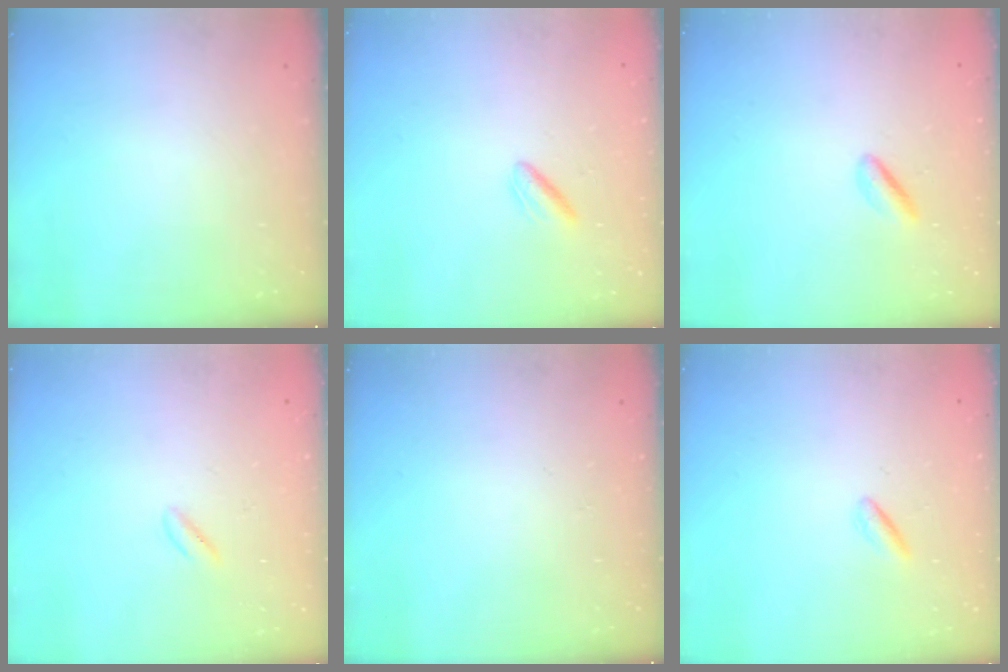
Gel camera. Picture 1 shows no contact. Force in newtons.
{"total": 2.2, "press": 1.9, "slide": 1.1}
{"total": 1.6, "press": 1.3, "slide": 0.8}
{"total": 0.7, "press": 0.3, "slide": 0.6}
{"total": 0.0}
{"total": 0.7, "press": 0.4, "slide": 0.5}